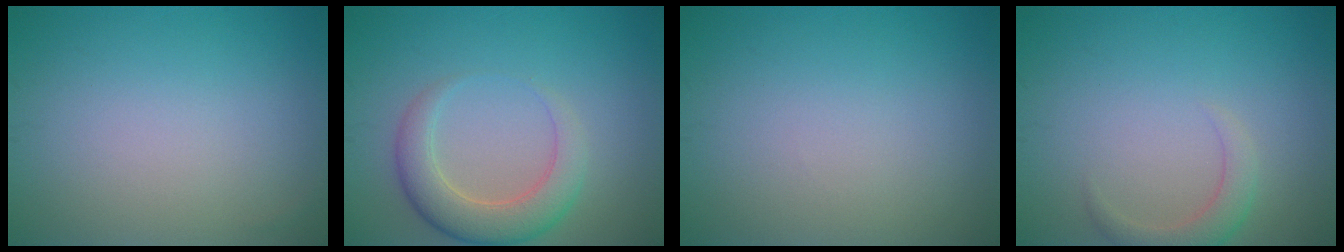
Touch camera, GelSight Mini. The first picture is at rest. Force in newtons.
{"total": 4.6, "press": 4.6, "slide": 0.2}
{"total": 0.0}
{"total": 2.2, "press": 2.2, "slide": 0.2}